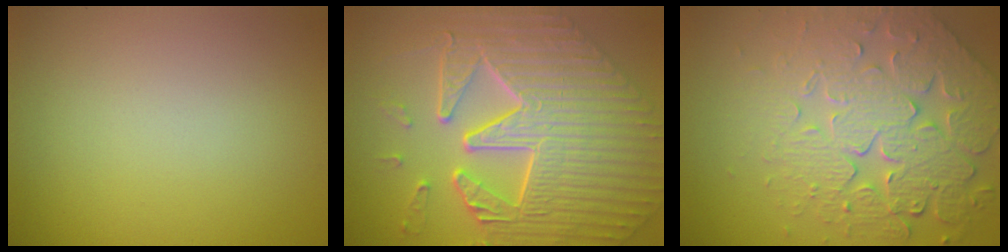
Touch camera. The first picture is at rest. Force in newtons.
{"total": 10.1, "press": 7.5, "slide": 6.8}
{"total": 7.2, "press": 5.8, "slide": 4.2}